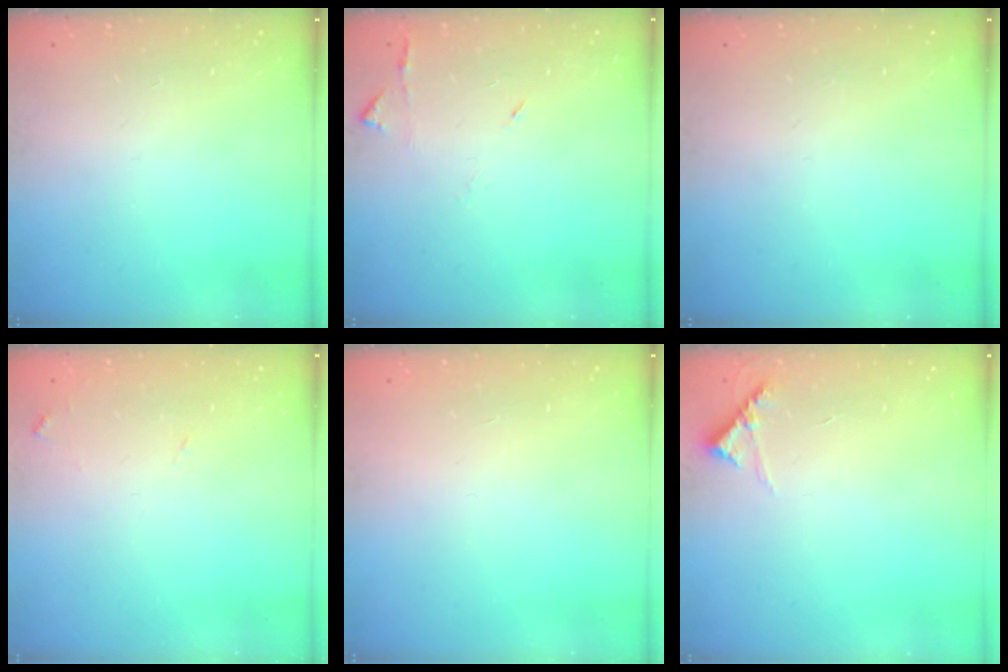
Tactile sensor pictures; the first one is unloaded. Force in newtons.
{"total": 5.8, "press": 5.8, "slide": 0.7}
{"total": 0.0}
{"total": 6.3, "press": 6.3, "slide": 0.5}
{"total": 1.7, "press": 1.7, "slide": 0.1}
{"total": 5.4, "press": 5.4, "slide": 0.4}